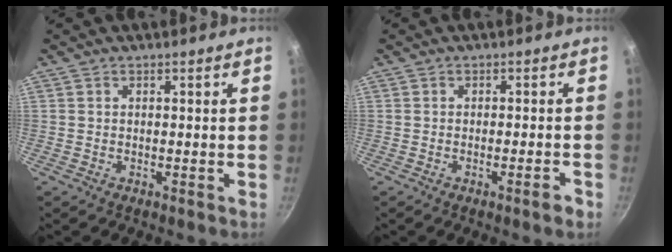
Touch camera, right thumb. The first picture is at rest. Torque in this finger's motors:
{"motor_torque": [-0.48, -0.28, -0.37, 0.12, -0.02]}